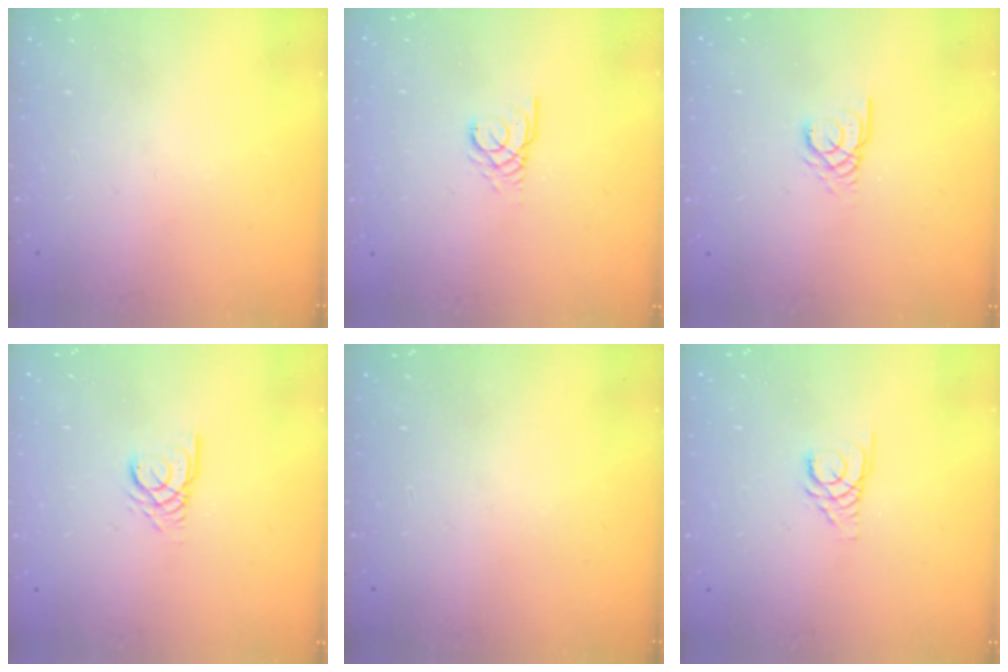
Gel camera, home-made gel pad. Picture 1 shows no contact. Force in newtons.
{"total": 2.2, "press": 2.2, "slide": 0.2}
{"total": 2.9, "press": 2.9, "slide": 0.2}
{"total": 3.0, "press": 2.9, "slide": 0.3}
{"total": 0.0}
{"total": 3.4, "press": 3.3, "slide": 0.3}